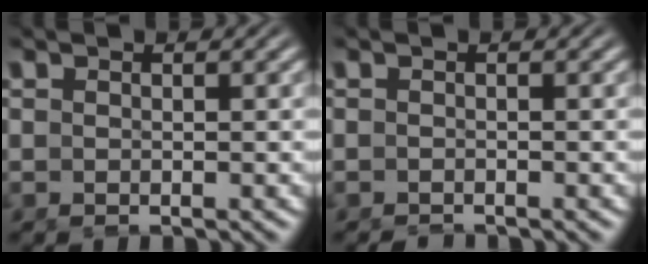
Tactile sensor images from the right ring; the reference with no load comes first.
{"total": 1.2, "force": [-1.1, -0.5, -0.1], "torque": [0.000, -0.011, -0.015]}